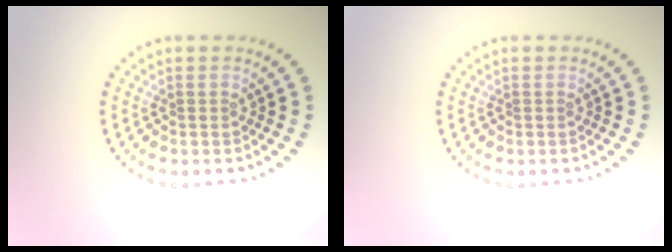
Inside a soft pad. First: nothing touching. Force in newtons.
{"total": 0.0}